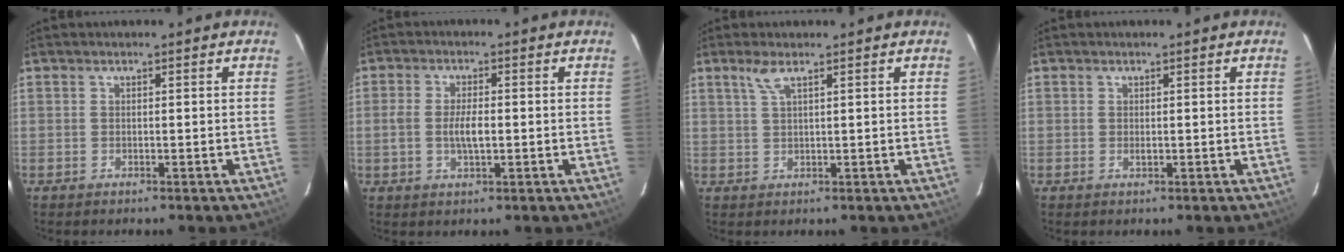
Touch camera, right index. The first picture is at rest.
{"total": 4.5, "force": [-0.6, 1.6, 4.1], "torque": [-0.082, 0.000, -0.011]}
{"total": 2.4, "force": [1.5, 0.2, 1.9], "torque": [-0.041, 0.004, 0.035]}
{"total": 0.6, "force": [-0.1, 0.4, 0.5], "torque": [-0.009, -0.002, 0.000]}